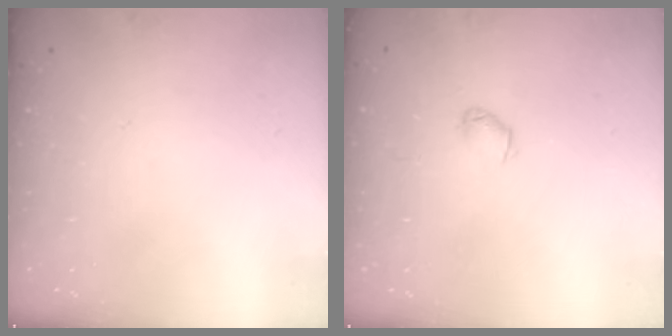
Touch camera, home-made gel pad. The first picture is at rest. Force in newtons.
{"total": 2.0, "press": 2.0, "slide": 0.4}